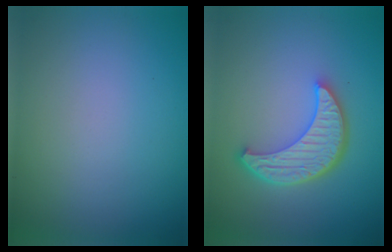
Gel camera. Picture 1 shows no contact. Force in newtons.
{"total": 5.7, "press": 4.3, "slide": 3.7}